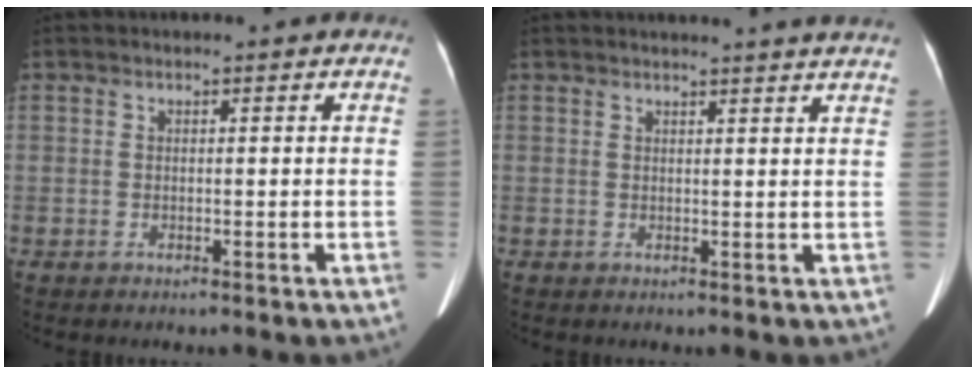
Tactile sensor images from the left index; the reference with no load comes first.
{"total": 7.6, "force": [7.1, -0.9, 2.7], "torque": [-0.029, 0.002, 0.063]}